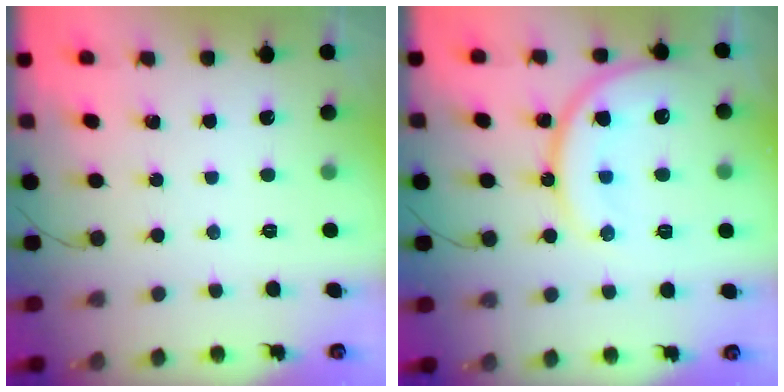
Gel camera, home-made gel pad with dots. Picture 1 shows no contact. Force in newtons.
{"total": 16.2, "press": 16.2, "slide": 1.1}